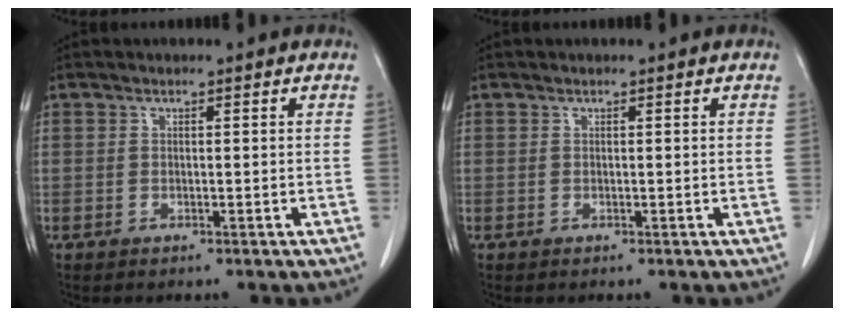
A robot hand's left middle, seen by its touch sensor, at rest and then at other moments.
{"total": 0.0}